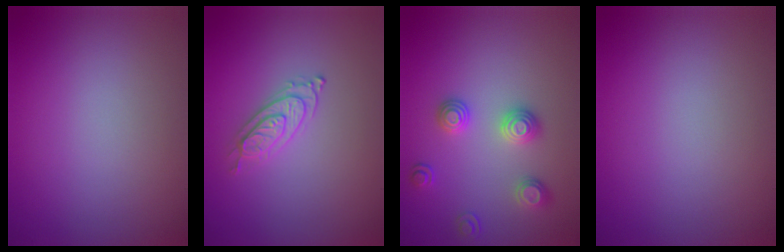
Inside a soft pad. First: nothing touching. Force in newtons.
{"total": 2.2, "press": 2.2, "slide": 0.5}
{"total": 2.7, "press": 2.6, "slide": 0.9}
{"total": 0.0}